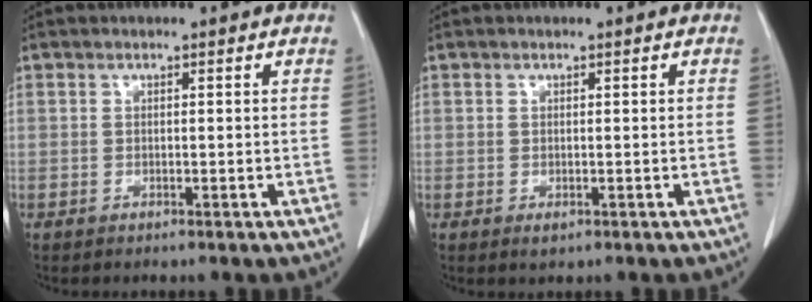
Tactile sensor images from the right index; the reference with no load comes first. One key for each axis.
{"total": 0.9, "fx": -0.3, "fy": 0.8, "fz": 0.5, "tx": -0.004, "ty": 0.001, "tz": -0.001}